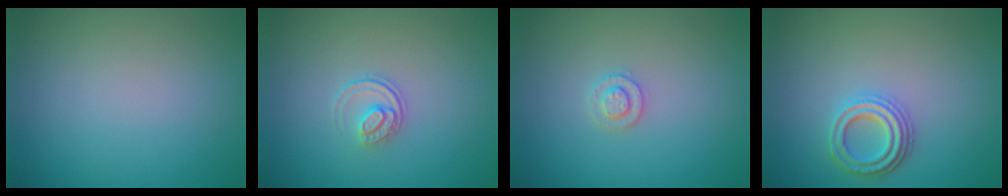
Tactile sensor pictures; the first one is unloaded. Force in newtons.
{"total": 1.5, "press": 1.1, "slide": 1.1}
{"total": 1.5, "press": 1.5, "slide": 0.1}
{"total": 3.0, "press": 2.7, "slide": 1.1}